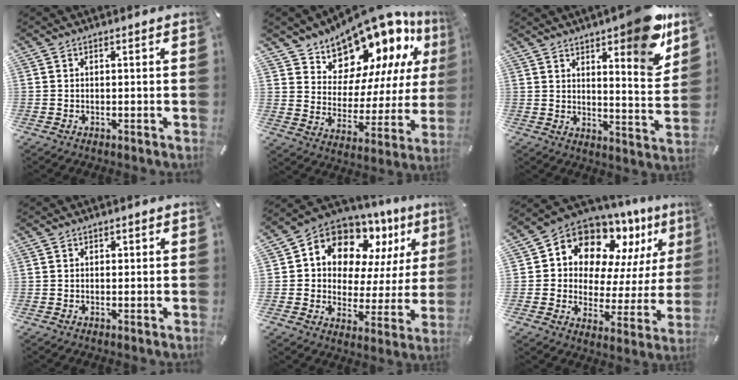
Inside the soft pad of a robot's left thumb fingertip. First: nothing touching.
{"total": 14.8, "force": [13.4, 5.9, 2.3], "torque": [-0.052, -0.143, 0.234]}
{"total": 11.7, "force": [9.0, 2.9, 6.9], "torque": [-0.077, -0.076, 0.151]}
{"total": 0.7, "force": [0.2, 0.7, 0.2], "torque": [-0.004, 0.004, 0.002]}
{"total": 11.5, "force": [8.4, 7.3, 3.1], "torque": [-0.070, -0.080, 0.155]}
{"total": 13.0, "force": [10.1, 7.3, 3.9], "torque": [-0.073, -0.097, 0.182]}